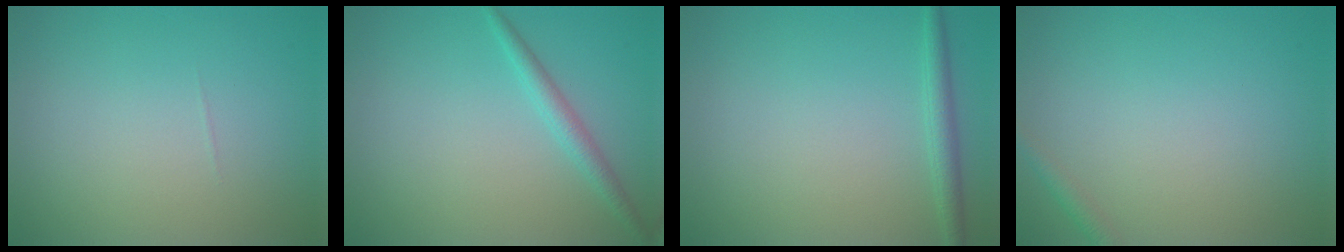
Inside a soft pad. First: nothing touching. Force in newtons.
{"total": 1.8, "press": 1.8, "slide": 0.1}
{"total": 1.8, "press": 1.8, "slide": 0.1}
{"total": 1.2, "press": 1.2, "slide": 0.1}